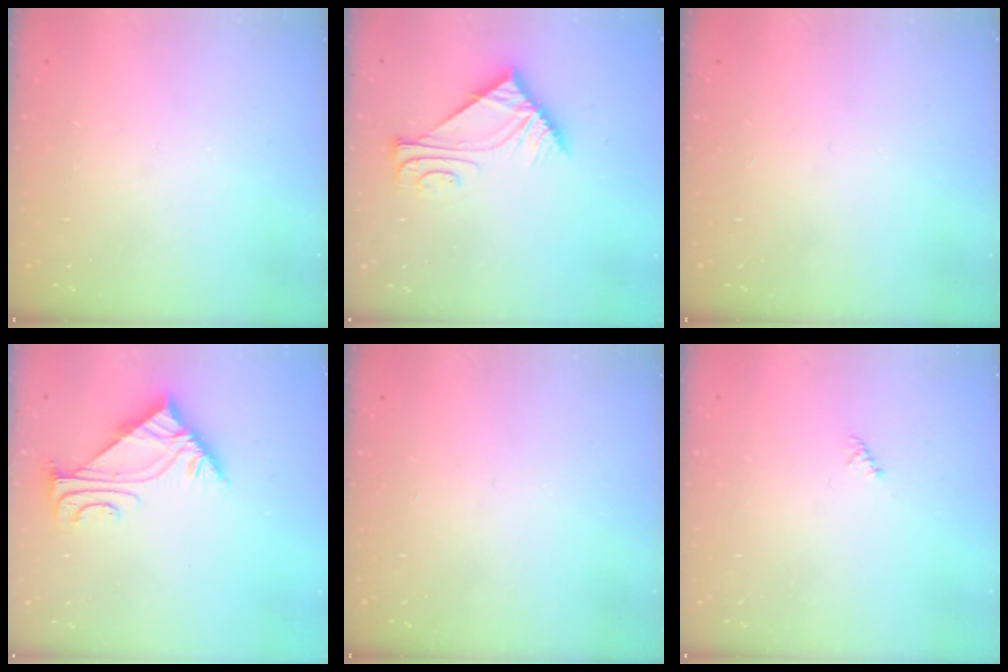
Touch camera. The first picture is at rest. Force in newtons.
{"total": 6.9, "press": 6.8, "slide": 0.8}
{"total": 0.0}
{"total": 4.9, "press": 4.9, "slide": 0.7}
{"total": 0.0}
{"total": 1.1, "press": 1.1, "slide": 0.3}